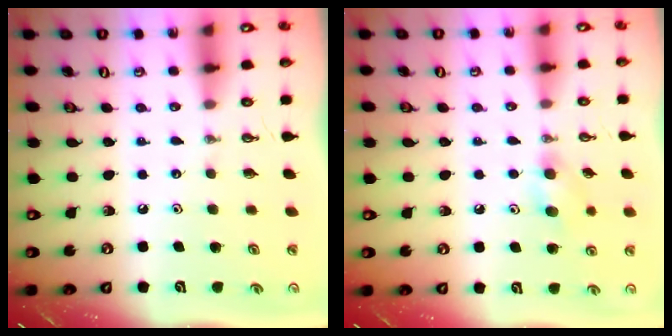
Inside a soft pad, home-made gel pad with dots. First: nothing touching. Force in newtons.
{"total": 7.4, "press": 7.2, "slide": 1.4}